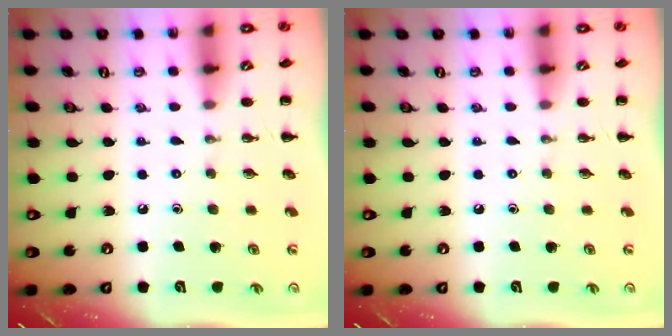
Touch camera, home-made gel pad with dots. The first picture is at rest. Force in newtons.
{"total": 0.0}